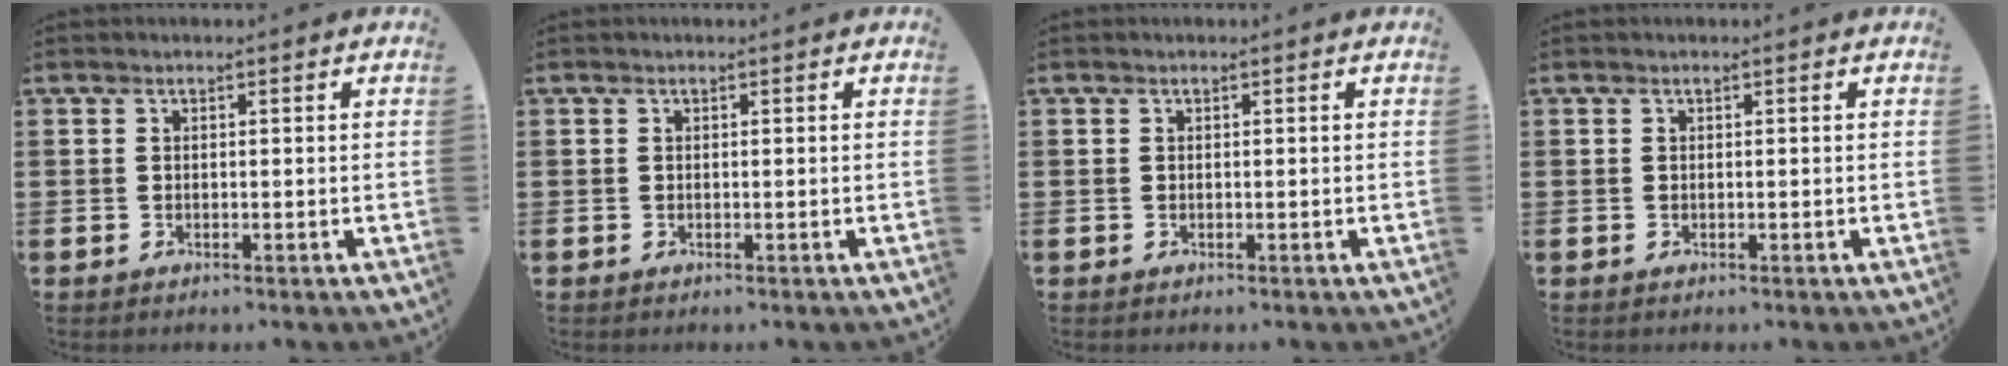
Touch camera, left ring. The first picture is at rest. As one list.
[{"total": 0.0}, {"total": 0.0}, {"total": 0.0}]